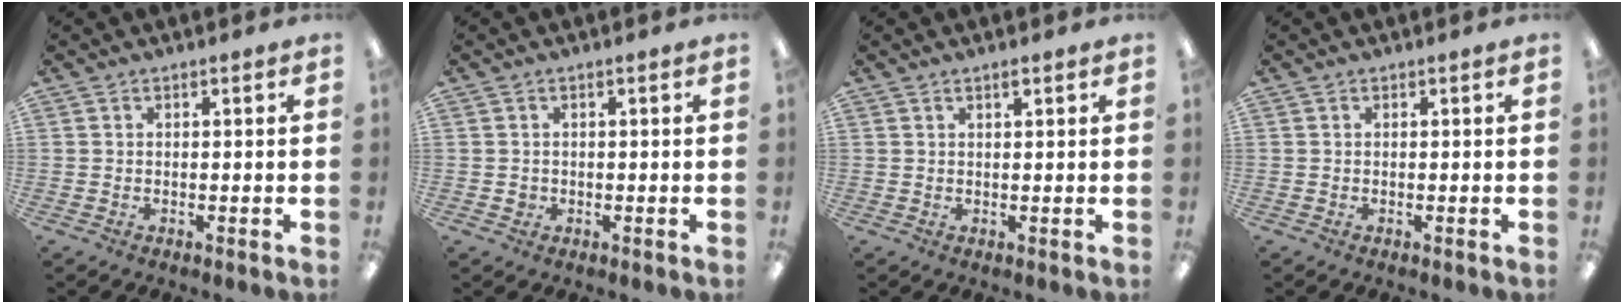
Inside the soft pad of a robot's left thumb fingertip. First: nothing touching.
{"total": 1.3, "force": [-0.2, 1.2, 0.4], "torque": [-0.009, 0.004, -0.007]}
{"total": 1.4, "force": [1.0, 0.2, 0.8], "torque": [-0.011, -0.003, 0.016]}
{"total": 0.0}